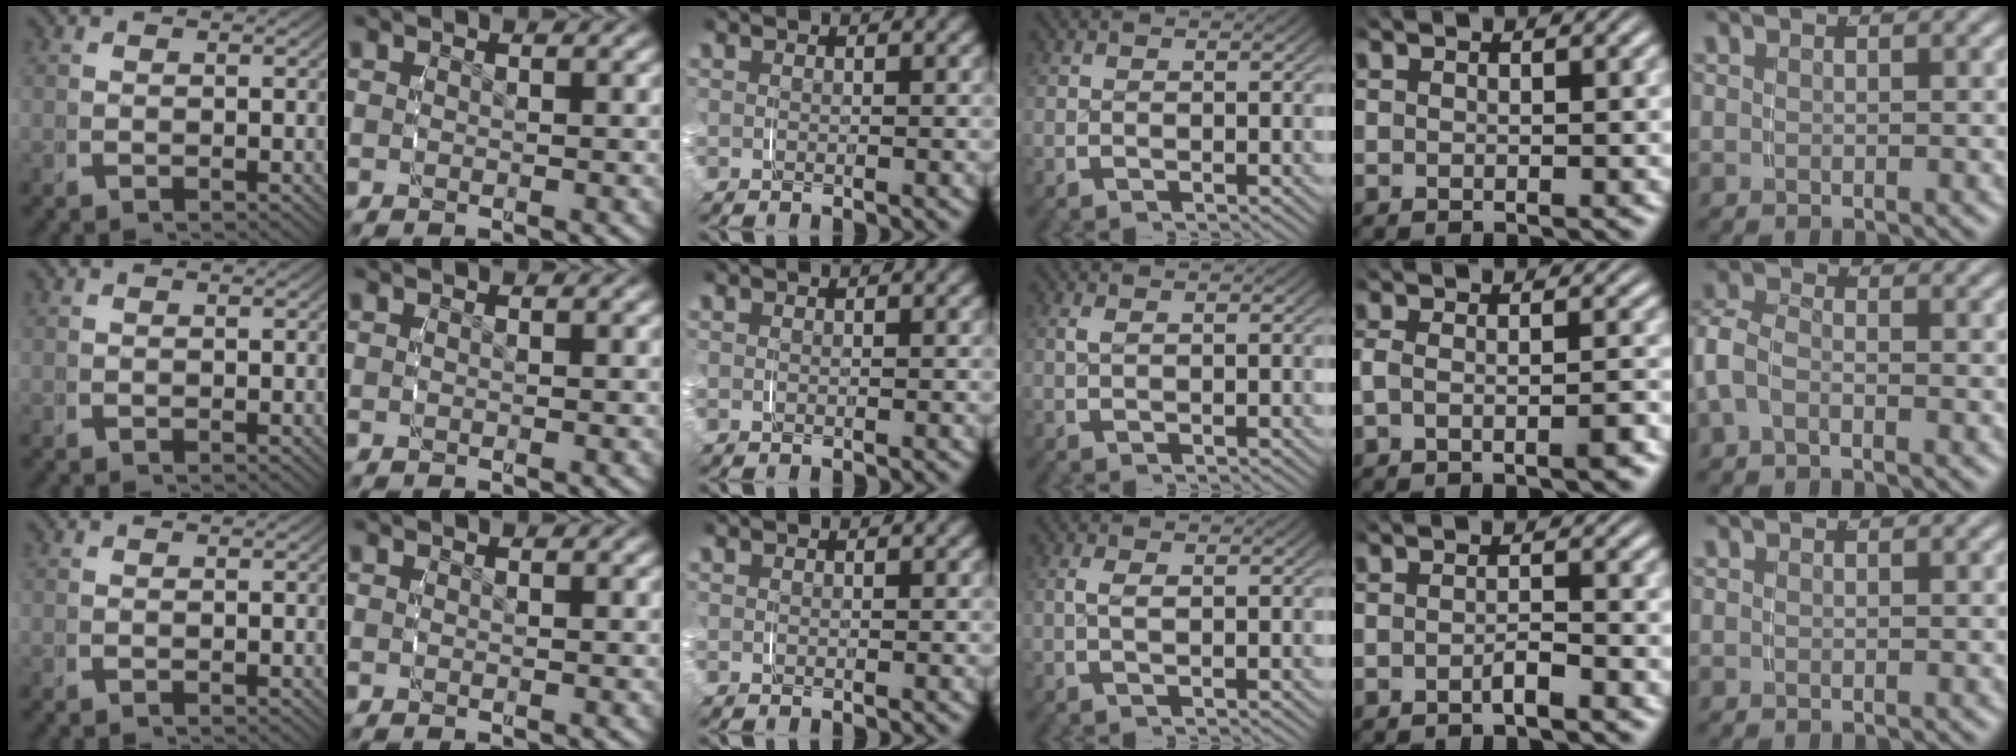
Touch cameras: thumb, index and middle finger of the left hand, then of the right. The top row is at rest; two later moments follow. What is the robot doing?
{"motion": "grasp_and_lifting", "object": "toothpaste"}